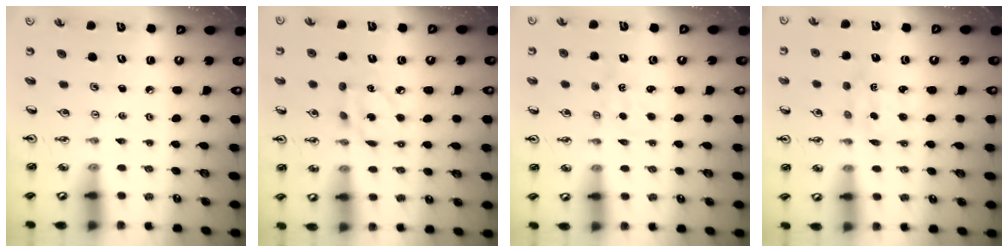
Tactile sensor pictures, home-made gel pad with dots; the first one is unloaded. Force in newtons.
{"total": 7.6, "press": 7.6, "slide": 0.2}
{"total": 1.5, "press": 1.4, "slide": 0.3}
{"total": 2.4, "press": 2.4, "slide": 0.3}